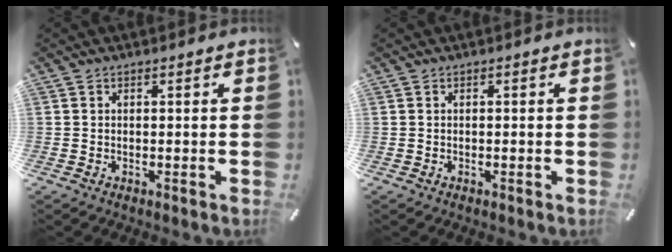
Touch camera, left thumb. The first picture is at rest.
{"total": 0.0}